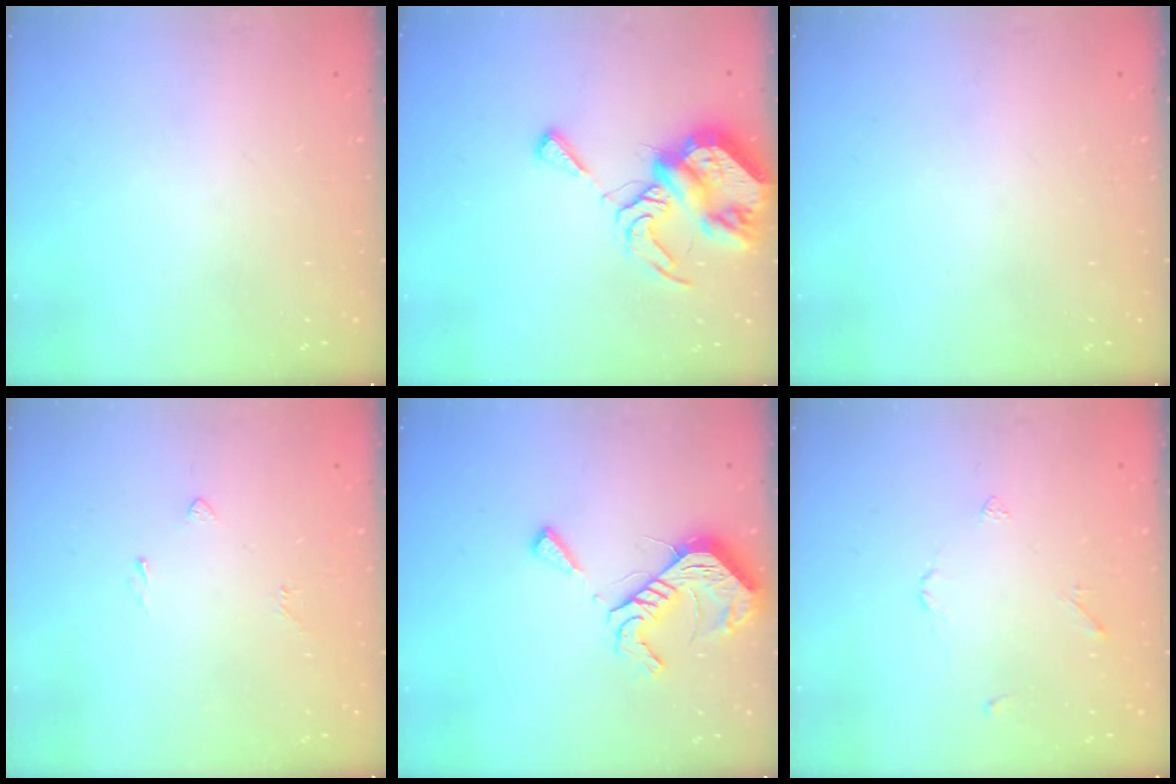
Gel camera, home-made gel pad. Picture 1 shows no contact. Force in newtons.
{"total": 10.3, "press": 10.2, "slide": 1.1}
{"total": 0.0}
{"total": 2.0, "press": 1.9, "slide": 0.8}
{"total": 14.4, "press": 14.3, "slide": 0.5}
{"total": 2.2, "press": 2.2, "slide": 0.5}